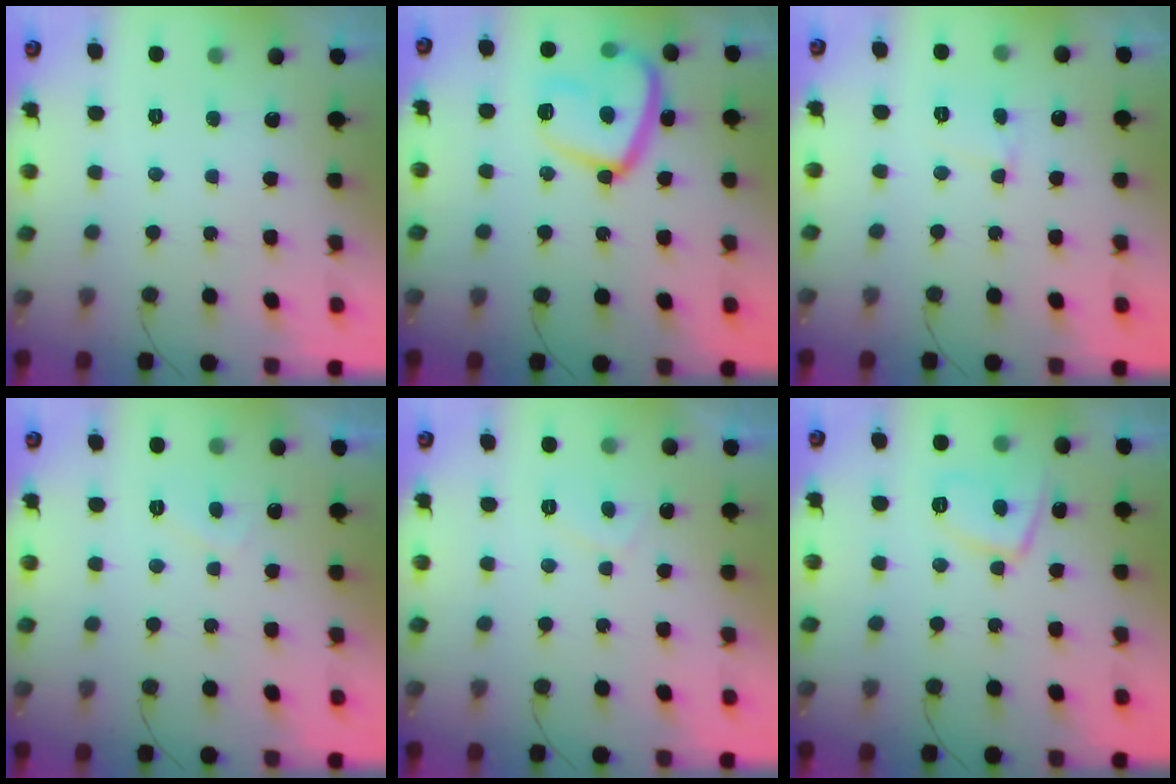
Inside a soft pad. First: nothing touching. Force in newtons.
{"total": 16.0, "press": 16.0, "slide": 1.6}
{"total": 3.6, "press": 3.6, "slide": 0.4}
{"total": 1.5, "press": 1.4, "slide": 0.7}
{"total": 2.0, "press": 1.8, "slide": 0.7}
{"total": 8.5, "press": 8.4, "slide": 0.7}